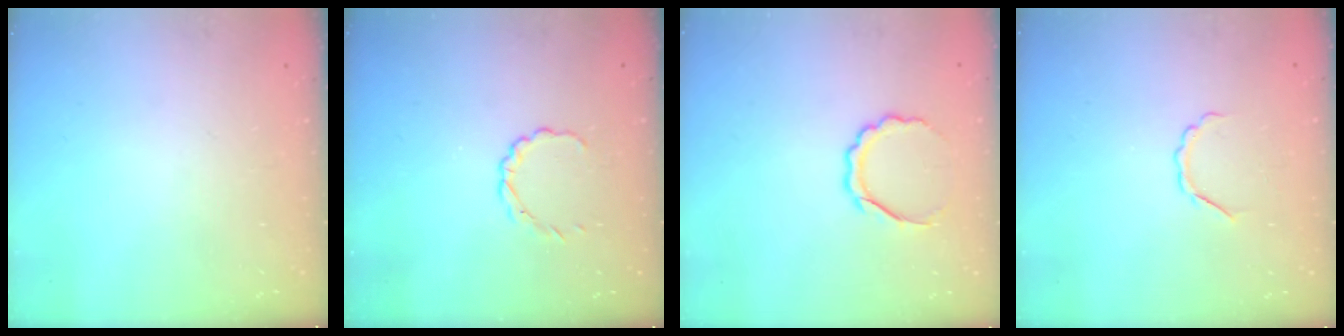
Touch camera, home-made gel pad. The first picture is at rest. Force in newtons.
{"total": 2.8, "press": 2.7, "slide": 0.9}
{"total": 6.5, "press": 6.4, "slide": 0.5}
{"total": 3.7, "press": 3.7, "slide": 0.7}